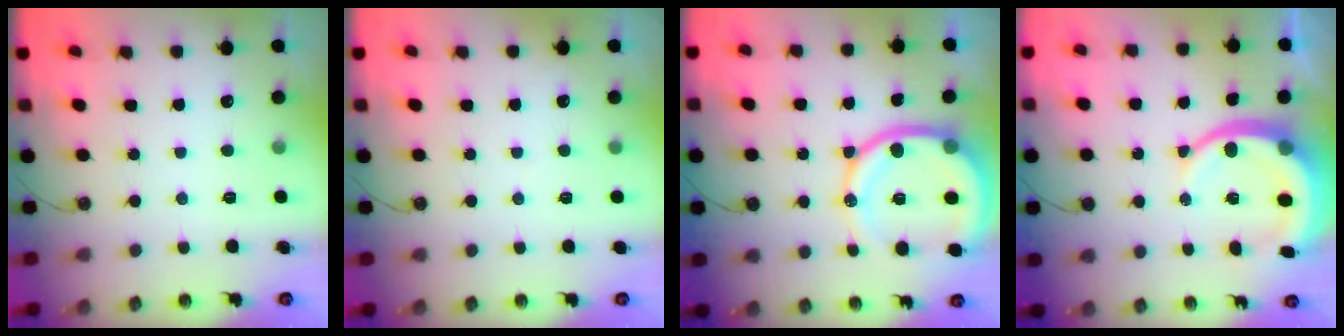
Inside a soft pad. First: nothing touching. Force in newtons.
{"total": 1.4, "press": 1.4, "slide": 0.1}
{"total": 16.9, "press": 16.8, "slide": 1.8}
{"total": 12.1, "press": 11.9, "slide": 2.1}